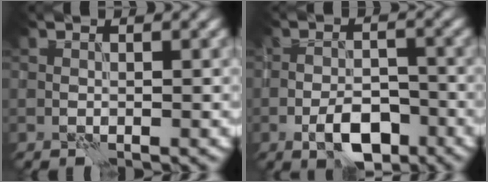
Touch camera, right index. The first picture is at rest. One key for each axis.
{"total": 4.7, "fx": -2.6, "fy": 2.2, "fz": 3.3, "tx": -0.051, "ty": -0.001, "tz": -0.045}